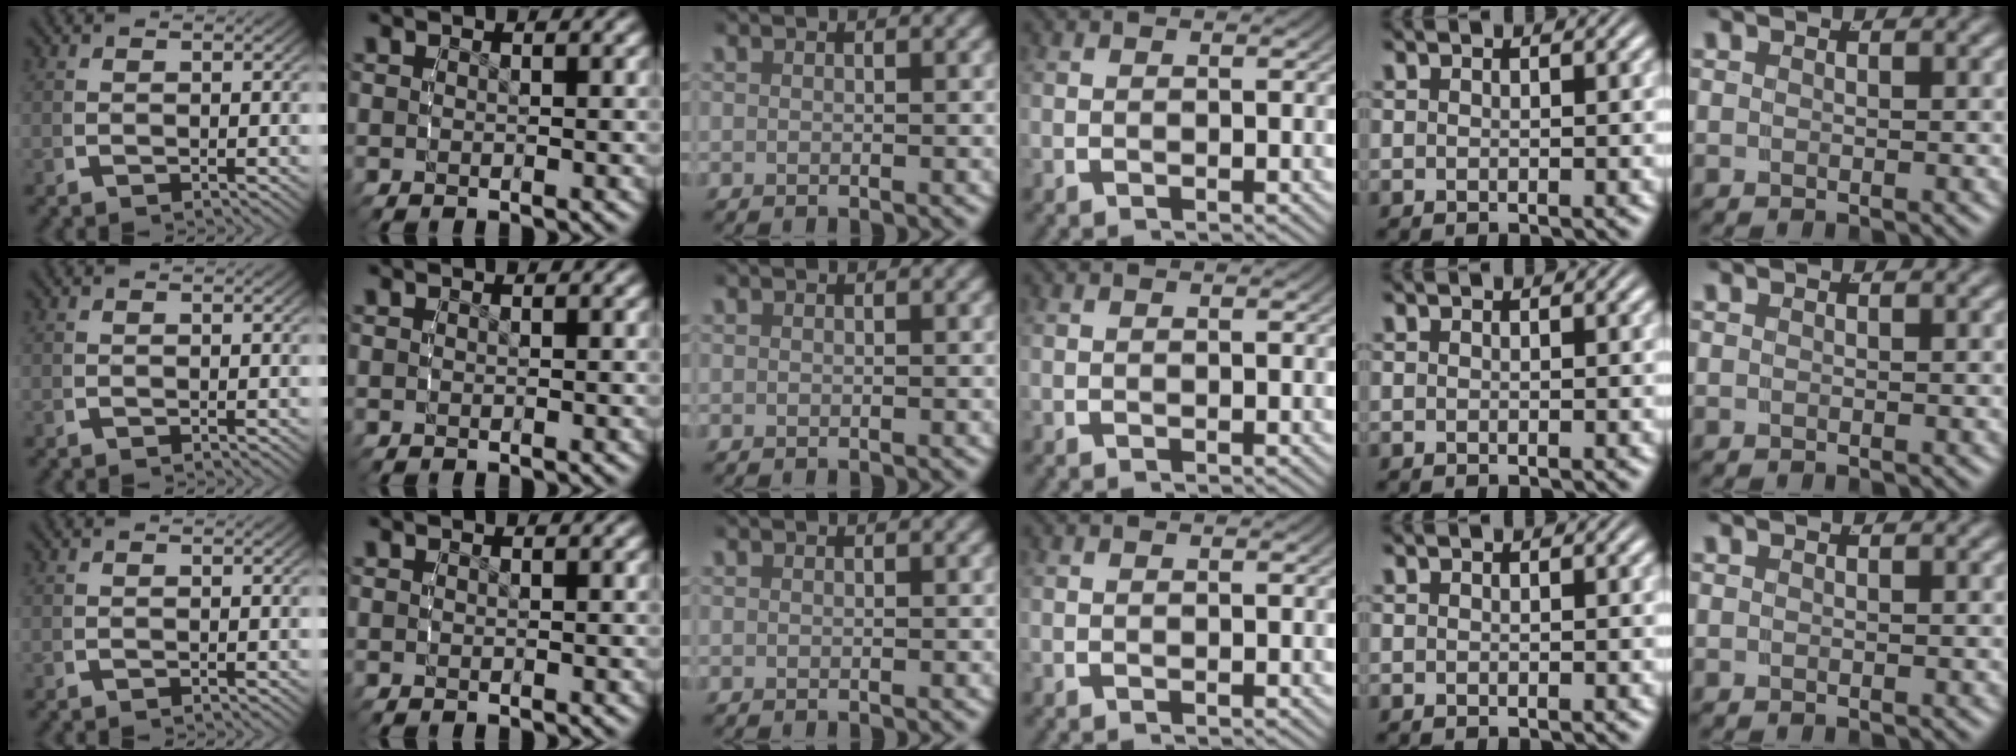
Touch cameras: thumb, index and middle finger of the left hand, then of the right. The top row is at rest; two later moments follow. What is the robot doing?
{"motion": "reach", "object": "glasses case"}